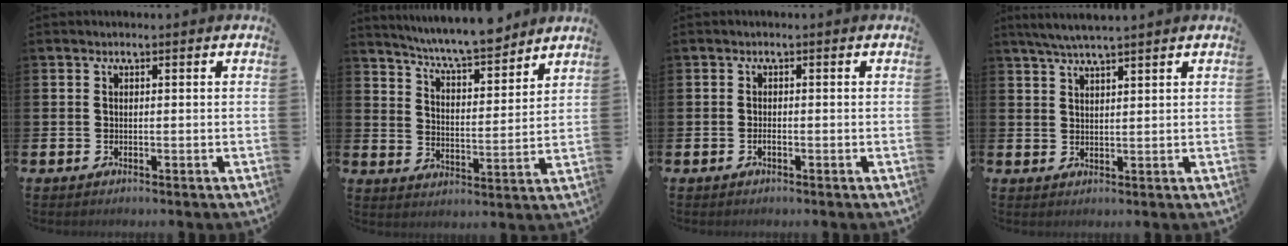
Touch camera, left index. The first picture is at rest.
{"total": 7.5, "force": [7.2, 0.3, 2.0], "torque": [-0.063, -0.048, 0.125]}
{"total": 0.8, "force": [-0.5, 0.2, 0.6], "torque": [-0.020, 0.000, -0.006]}
{"total": 4.0, "force": [3.7, 0.0, 1.7], "torque": [-0.043, -0.005, 0.068]}